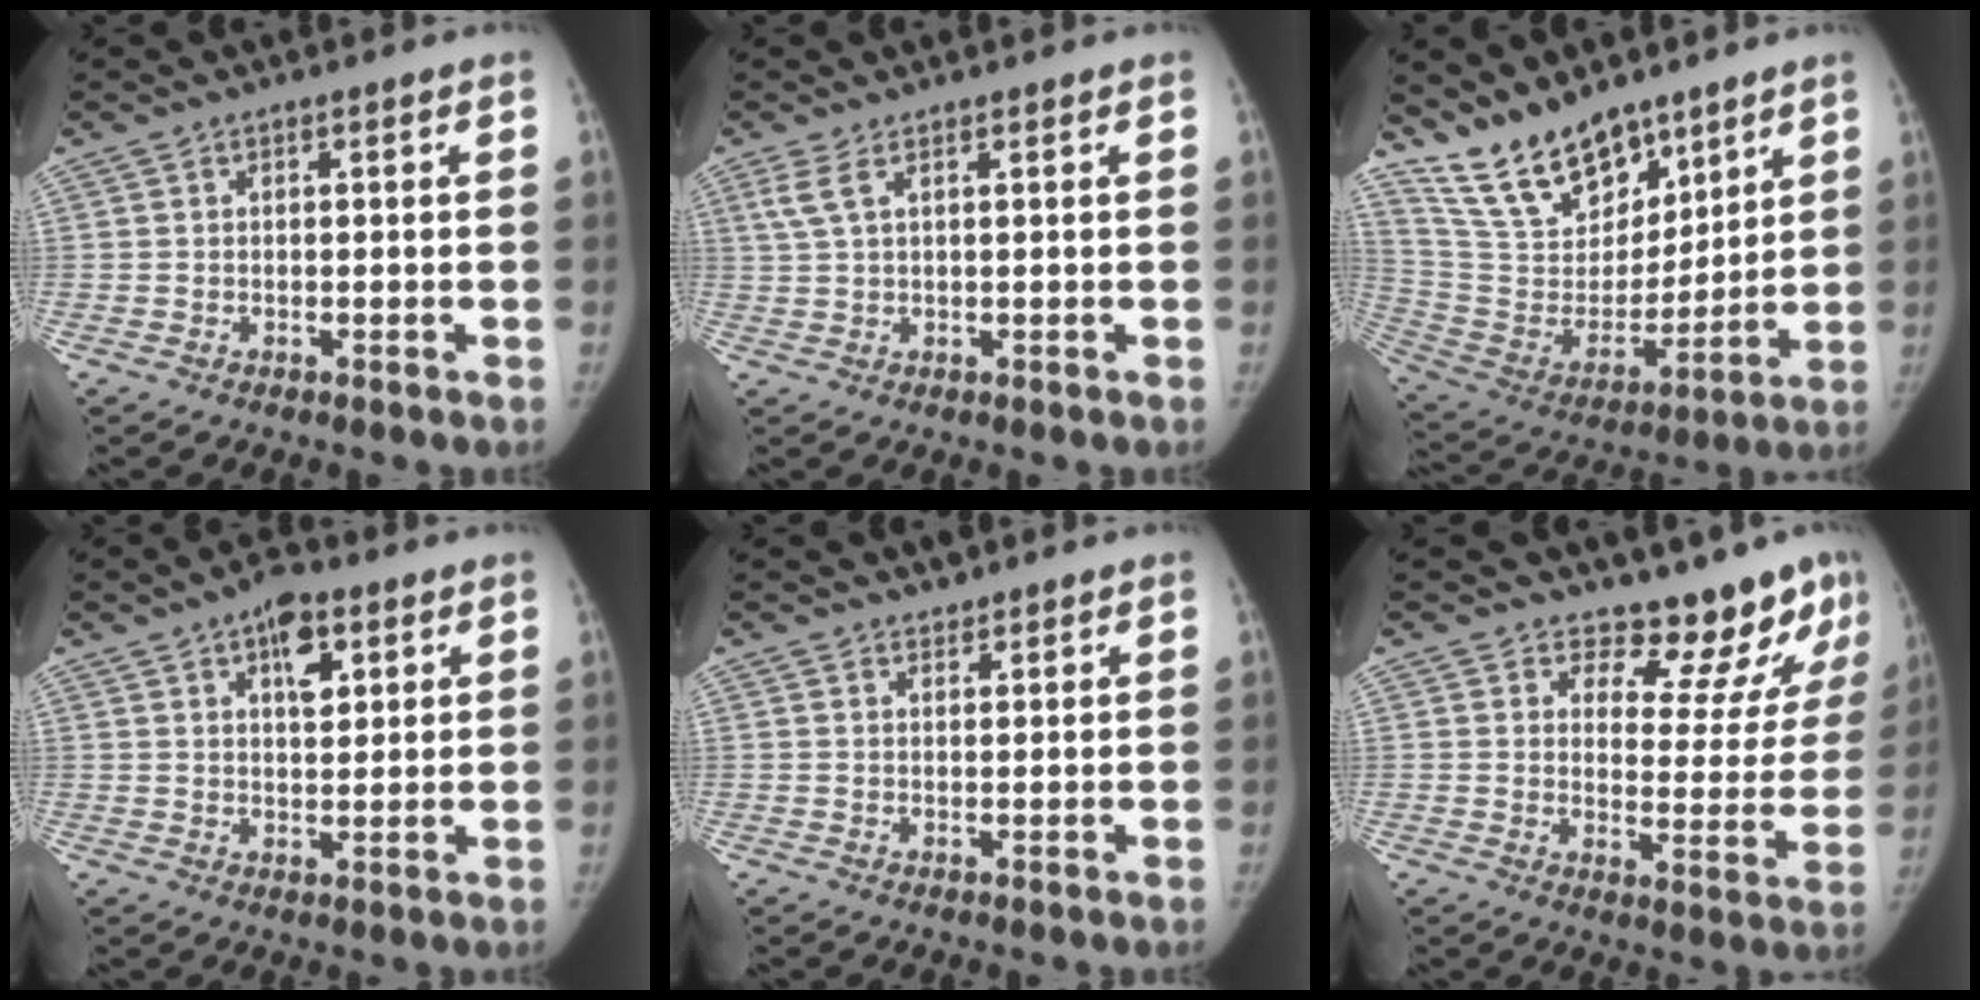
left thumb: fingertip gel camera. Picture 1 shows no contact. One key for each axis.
{"total": 3.0, "fx": 1.6, "fy": 0.9, "fz": 2.4, "tx": -0.066, "ty": 0.006, "tz": 0.042}
{"total": 17.9, "fx": 13.7, "fy": 8.4, "fz": 7.8, "tx": -0.097, "ty": -0.071, "tz": 0.264}
{"total": 7.3, "fx": 3.5, "fy": 3.7, "fz": 5.2, "tx": -0.054, "ty": -0.013, "tz": 0.050}
{"total": 1.6, "fx": 1.5, "fy": 0.6, "fz": 0.2, "tx": 0.006, "ty": -0.012, "tz": 0.023}
{"total": 12.5, "fx": 11.1, "fy": 4.9, "fz": 3.0, "tx": 0.013, "ty": -0.100, "tz": 0.138}